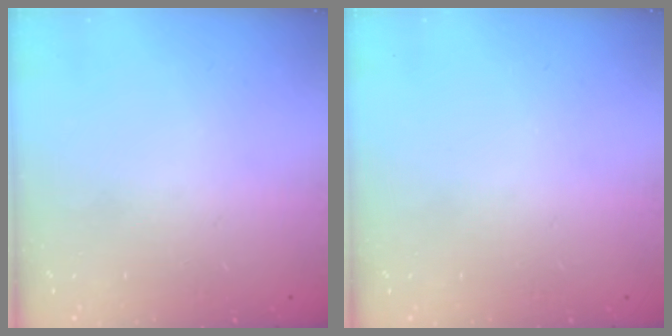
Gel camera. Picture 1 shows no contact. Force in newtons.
{"total": 0.0}